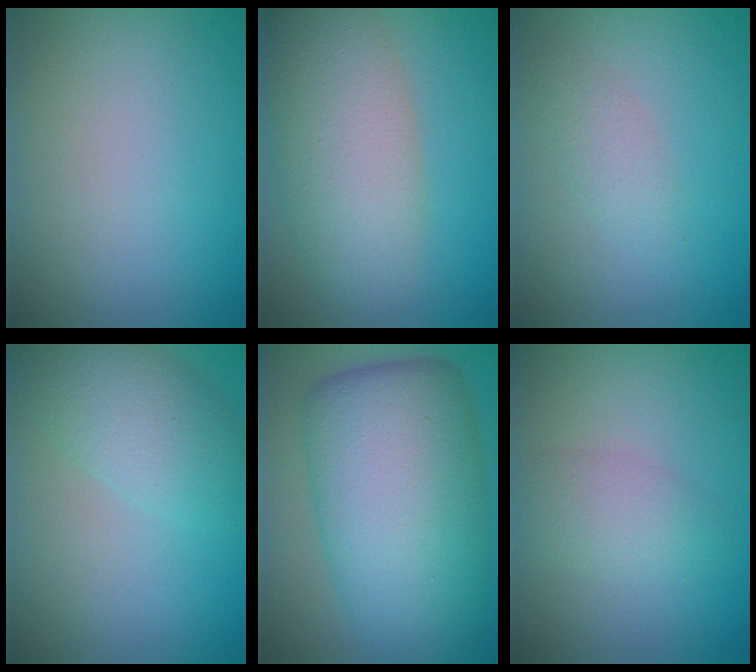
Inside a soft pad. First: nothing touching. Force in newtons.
{"total": 7.3, "press": 7.3, "slide": 0.1}
{"total": 1.6, "press": 1.6, "slide": 0.1}
{"total": 4.8, "press": 4.8, "slide": 0.3}
{"total": 13.3, "press": 13.3, "slide": 0.1}
{"total": 2.5, "press": 2.4, "slide": 0.2}